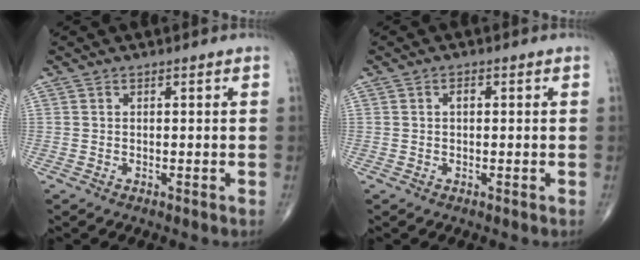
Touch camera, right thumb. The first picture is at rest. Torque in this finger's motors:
{"motor_torque": [0.72, 1.19, 0.26, -0.06, 0.00]}